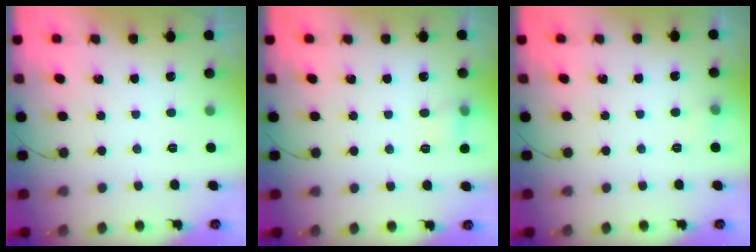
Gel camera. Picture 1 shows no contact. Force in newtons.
{"total": 4.7, "press": 4.5, "slide": 1.5}
{"total": 7.9, "press": 3.6, "slide": 7.0}